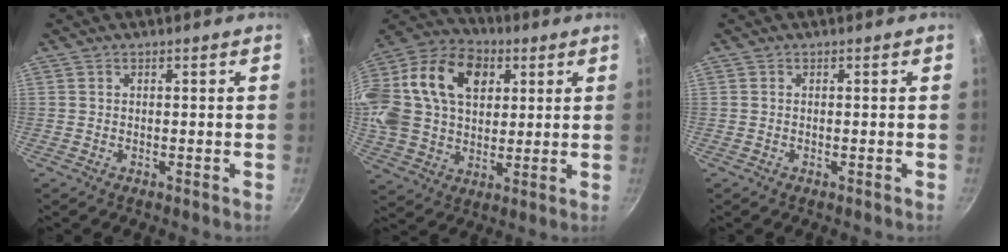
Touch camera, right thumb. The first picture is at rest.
{"total": 27.9, "force": [8.6, 19.7, 17.8], "torque": [-0.364, 0.026, 0.144]}
{"total": 0.0}